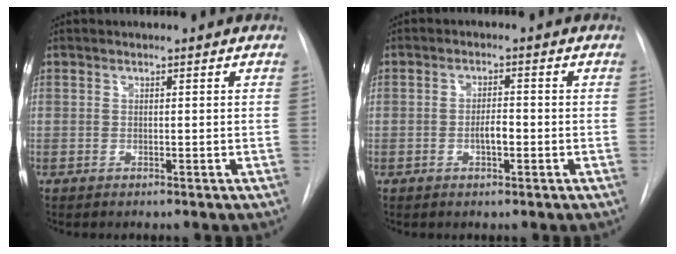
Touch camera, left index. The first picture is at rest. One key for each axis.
{"total": 2.8, "fx": -1.5, "fy": 0.8, "fz": 2.2, "tx": -0.037, "ty": -0.002, "tz": -0.023}